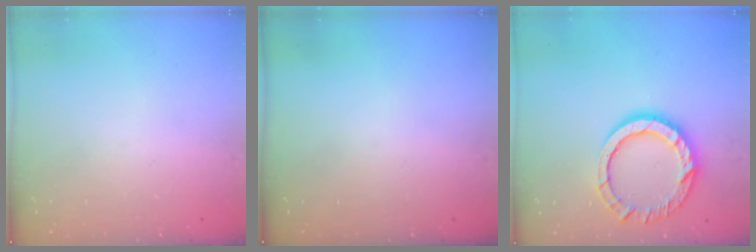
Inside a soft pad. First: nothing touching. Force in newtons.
{"total": 0.0}
{"total": 12.9, "press": 12.8, "slide": 1.4}